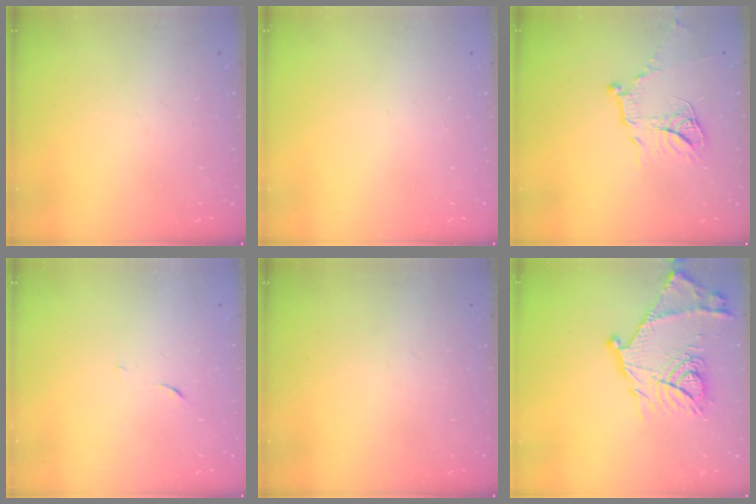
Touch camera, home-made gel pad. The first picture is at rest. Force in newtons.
{"total": 0.0}
{"total": 14.1, "press": 14.1, "slide": 1.4}
{"total": 4.5, "press": 4.3, "slide": 1.0}
{"total": 0.0}
{"total": 19.7, "press": 19.7, "slide": 1.1}